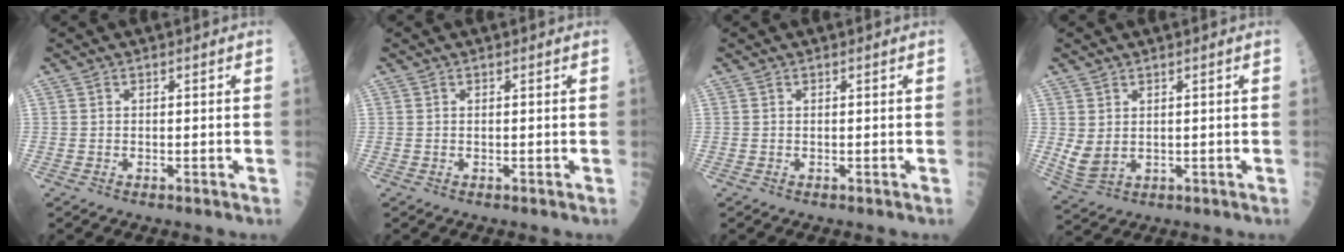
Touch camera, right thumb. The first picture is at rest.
{"total": 0.0}
{"total": 0.0}
{"total": 4.2, "force": [0.8, 2.9, 2.9], "torque": [-0.052, -0.007, 0.031]}